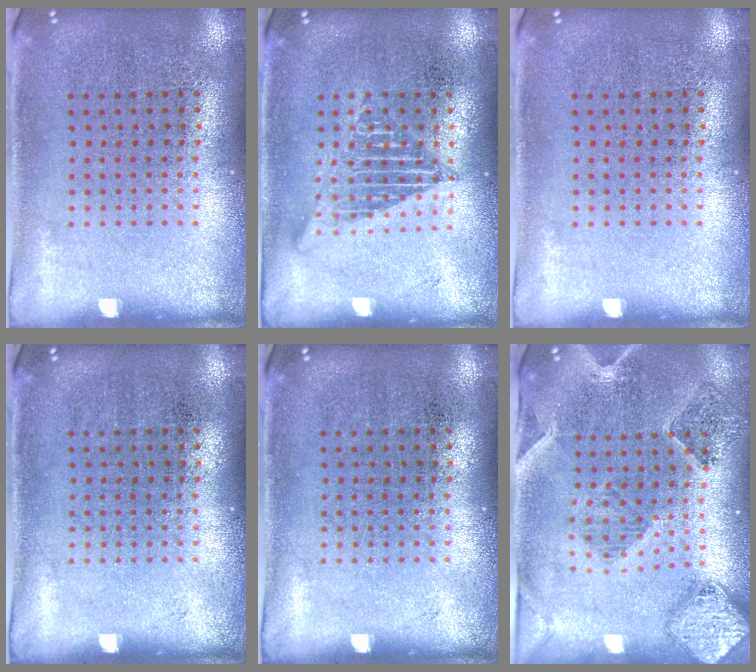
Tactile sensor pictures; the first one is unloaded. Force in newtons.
{"total": 2.4, "press": 2.4, "slide": 0.2}
{"total": 0.0}
{"total": 0.0}
{"total": 0.0}
{"total": 1.5, "press": 1.4, "slide": 0.4}